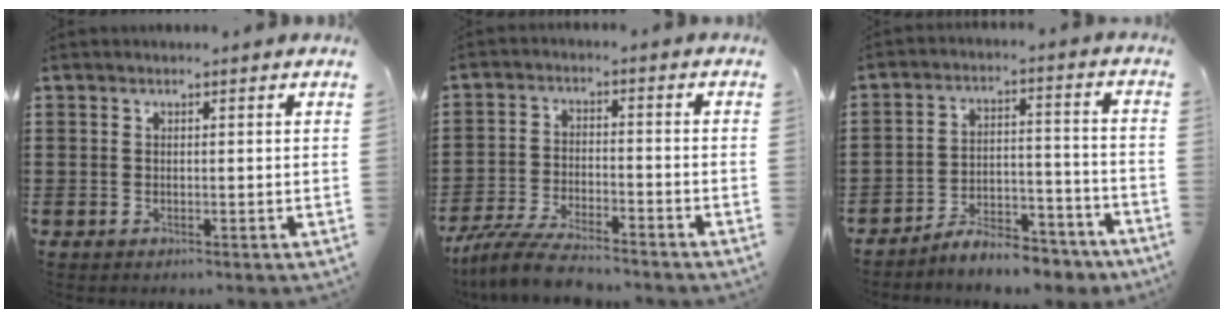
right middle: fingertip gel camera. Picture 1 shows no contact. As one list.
[{"total": 6.6, "force": [-6.0, 0.8, 2.6], "torque": [-0.060, -0.001, -0.115]}, {"total": 6.6, "force": [-6.3, 0.9, 1.6], "torque": [-0.020, 0.016, -0.118]}]